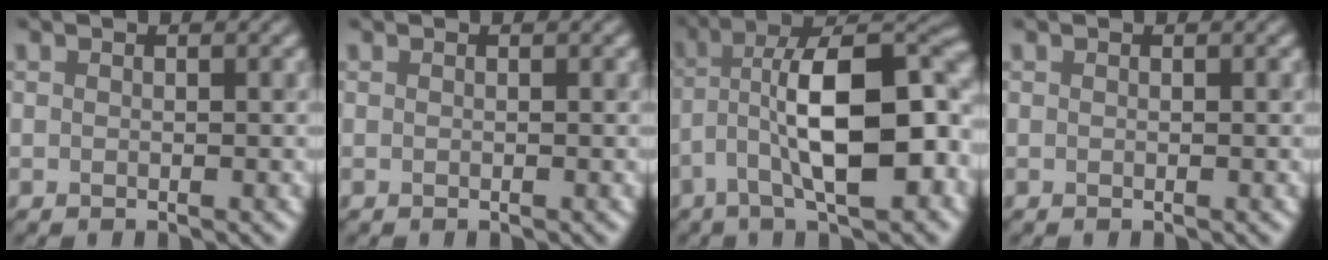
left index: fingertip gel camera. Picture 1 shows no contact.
{"total": 0.0}
{"total": 12.5, "force": [-1.7, 4.5, 11.5], "torque": [-0.185, 0.015, -0.030]}
{"total": 0.0}